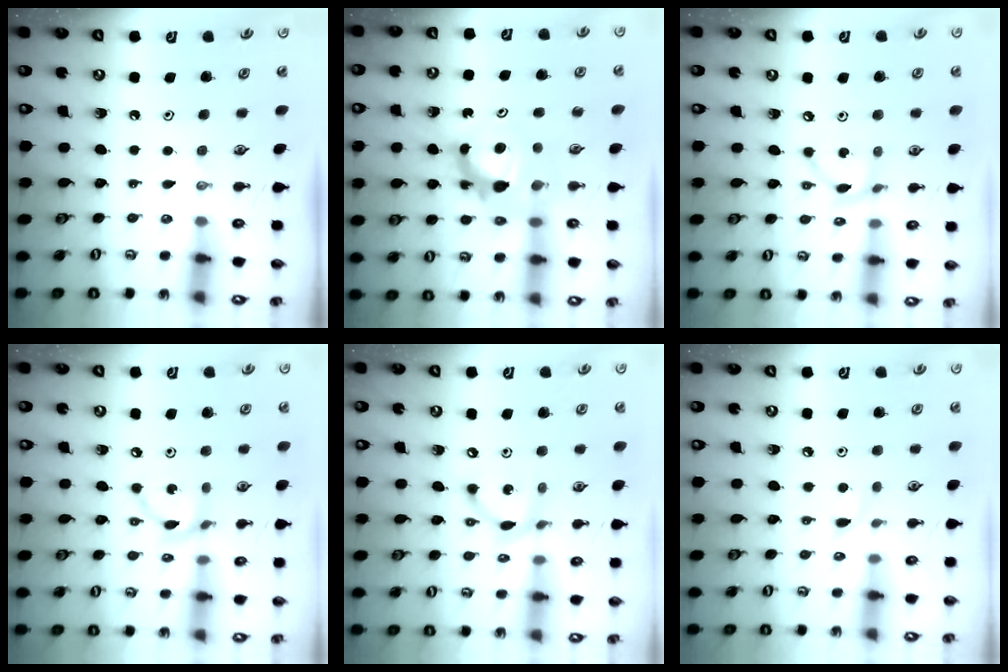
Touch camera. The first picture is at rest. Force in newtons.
{"total": 11.9, "press": 11.8, "slide": 0.9}
{"total": 6.7, "press": 6.7, "slide": 0.1}
{"total": 8.5, "press": 8.5, "slide": 0.4}
{"total": 10.8, "press": 10.8, "slide": 0.8}
{"total": 4.3, "press": 4.3, "slide": 0.5}